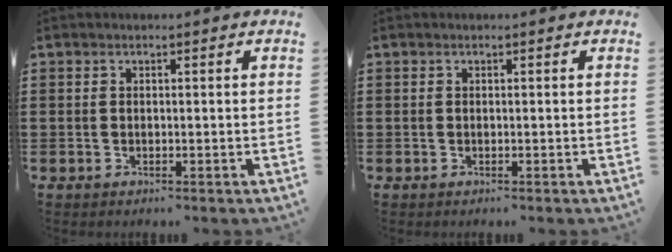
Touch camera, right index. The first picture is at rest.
{"total": 0.0}